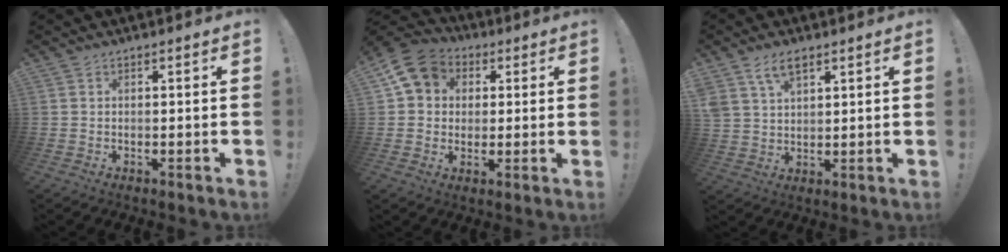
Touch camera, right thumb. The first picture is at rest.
{"total": 10.8, "force": [3.7, 9.1, 4.6], "torque": [-0.064, -0.010, 0.076]}
{"total": 7.2, "force": [4.4, 4.1, 3.9], "torque": [-0.072, -0.009, 0.085]}